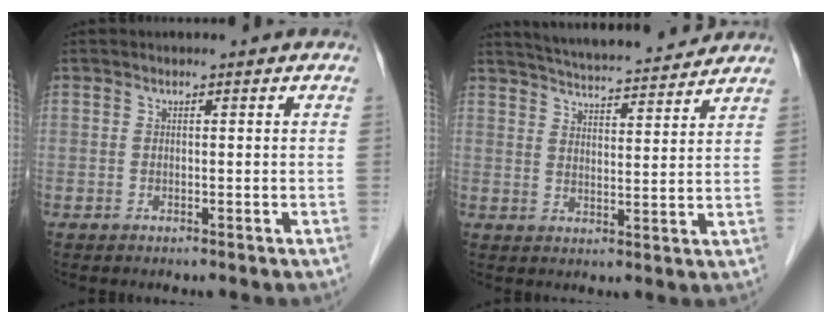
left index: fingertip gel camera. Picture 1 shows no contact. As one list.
[{"total": 13.9, "force": [13.0, 1.1, 4.8], "torque": [-0.083, 0.011, 0.188]}]